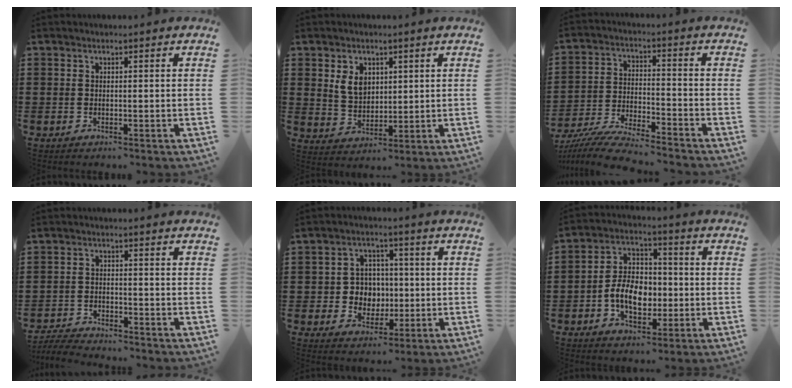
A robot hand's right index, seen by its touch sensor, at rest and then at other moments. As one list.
[{"total": 5.3, "force": [2.1, 4.2, 2.5], "torque": [-0.056, 0.011, 0.037]}, {"total": 7.7, "force": [-7.3, 0.3, 2.4], "torque": [-0.063, -0.001, -0.148]}, {"total": 3.9, "force": [-3.9, 0.4, 0.4], "torque": [-0.016, 0.001, -0.084]}, {"total": 5.4, "force": [-0.2, 5.1, 1.5], "torque": [-0.044, 0.012, -0.007]}, {"total": 8.1, "force": [-1.9, 5.3, 5.7], "torque": [-0.108, 0.002, -0.041]}]